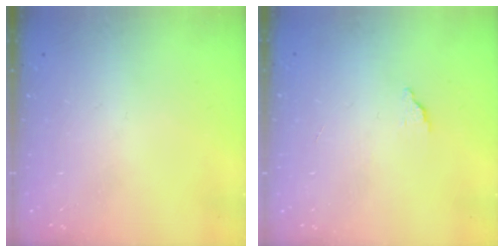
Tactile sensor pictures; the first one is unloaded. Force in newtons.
{"total": 1.7, "press": 1.7, "slide": 0.1}